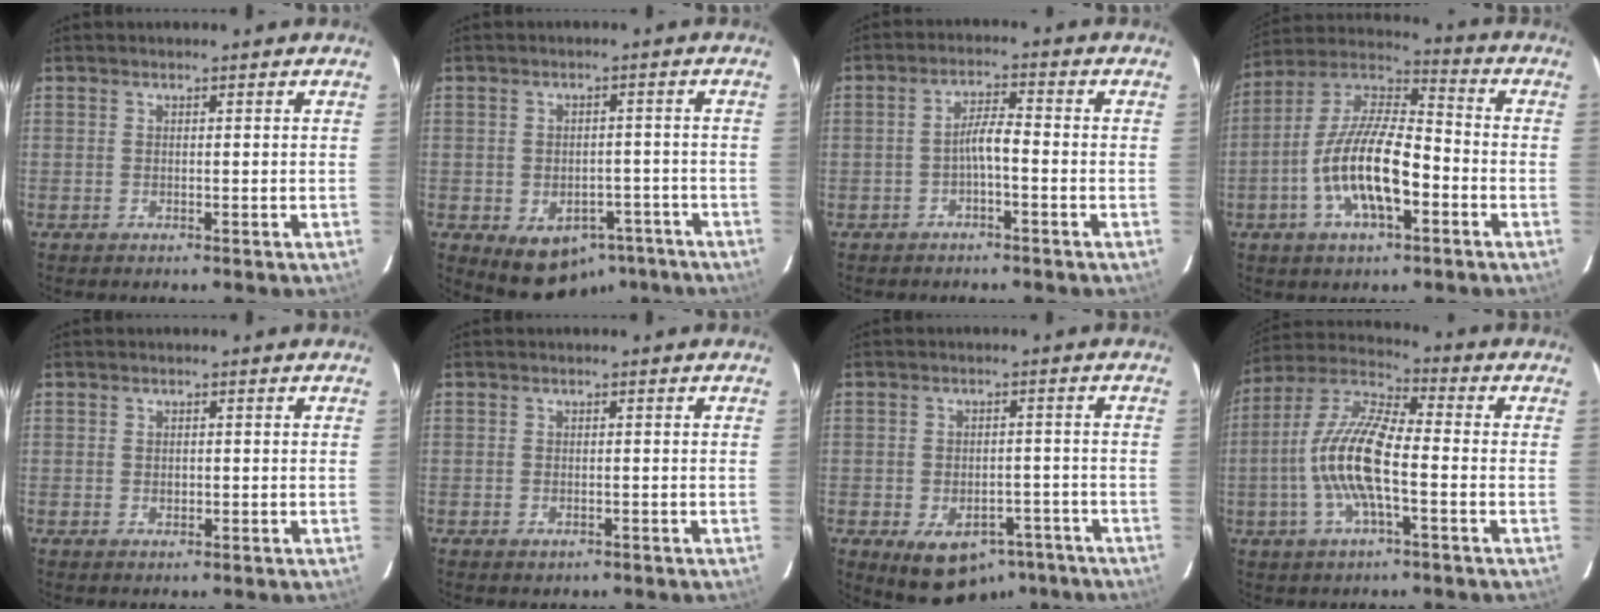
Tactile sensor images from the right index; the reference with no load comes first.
{"total": 10.1, "force": [-6.1, 7.2, 3.7], "torque": [-0.070, 0.022, -0.051]}
{"total": 3.4, "force": [-1.7, 0.4, 3.0], "torque": [-0.060, 0.011, -0.029]}
{"total": 15.9, "force": [-5.1, 5.8, 13.9], "torque": [-0.278, 0.000, -0.099]}
{"total": 1.2, "force": [0.0, 1.0, 0.6], "torque": [-0.010, 0.003, 0.000]}
{"total": 1.3, "force": [-0.7, 1.0, 0.5], "torque": [-0.008, -0.002, -0.007]}
{"total": 11.8, "force": [-7.0, 7.7, 5.6], "torque": [-0.106, 0.011, -0.072]}
{"total": 13.9, "force": [-2.9, 4.0, 13.0], "torque": [-0.265, 0.005, -0.063]}